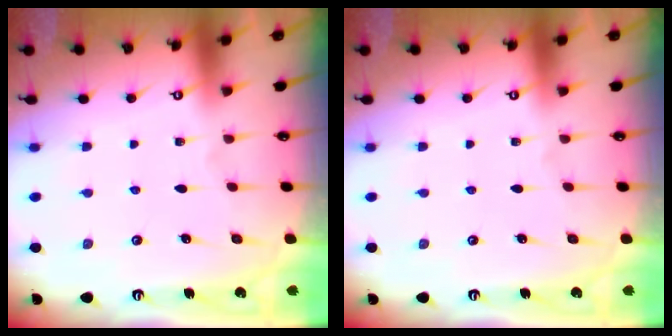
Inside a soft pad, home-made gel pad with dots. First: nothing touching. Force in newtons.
{"total": 0.0}